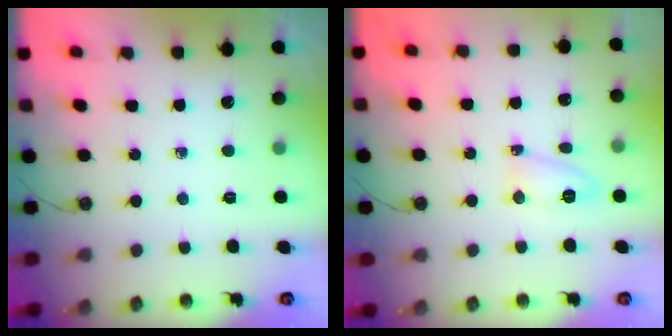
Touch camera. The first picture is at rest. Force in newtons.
{"total": 5.1, "press": 5.1, "slide": 0.8}